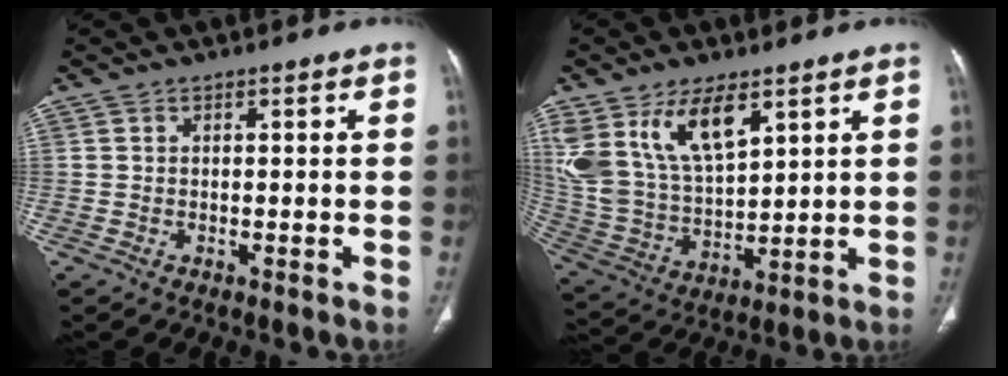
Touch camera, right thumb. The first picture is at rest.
{"total": 16.3, "force": [8.7, 7.8, 11.3], "torque": [-0.206, -0.033, 0.186]}